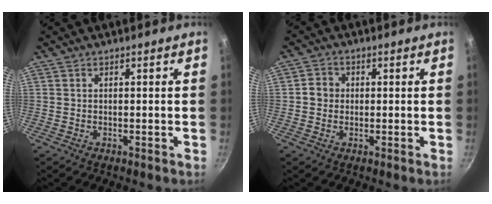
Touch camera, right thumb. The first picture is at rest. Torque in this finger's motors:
{"motor_torque": [0.04, 1.39, 0.60, -0.42, 0.00]}